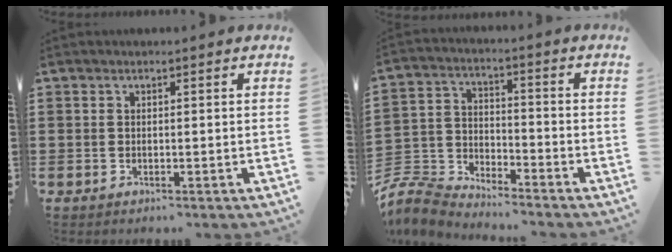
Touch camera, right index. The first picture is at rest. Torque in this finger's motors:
{"motor_torque": [-0.20, 0.00, -1.05, -0.21]}